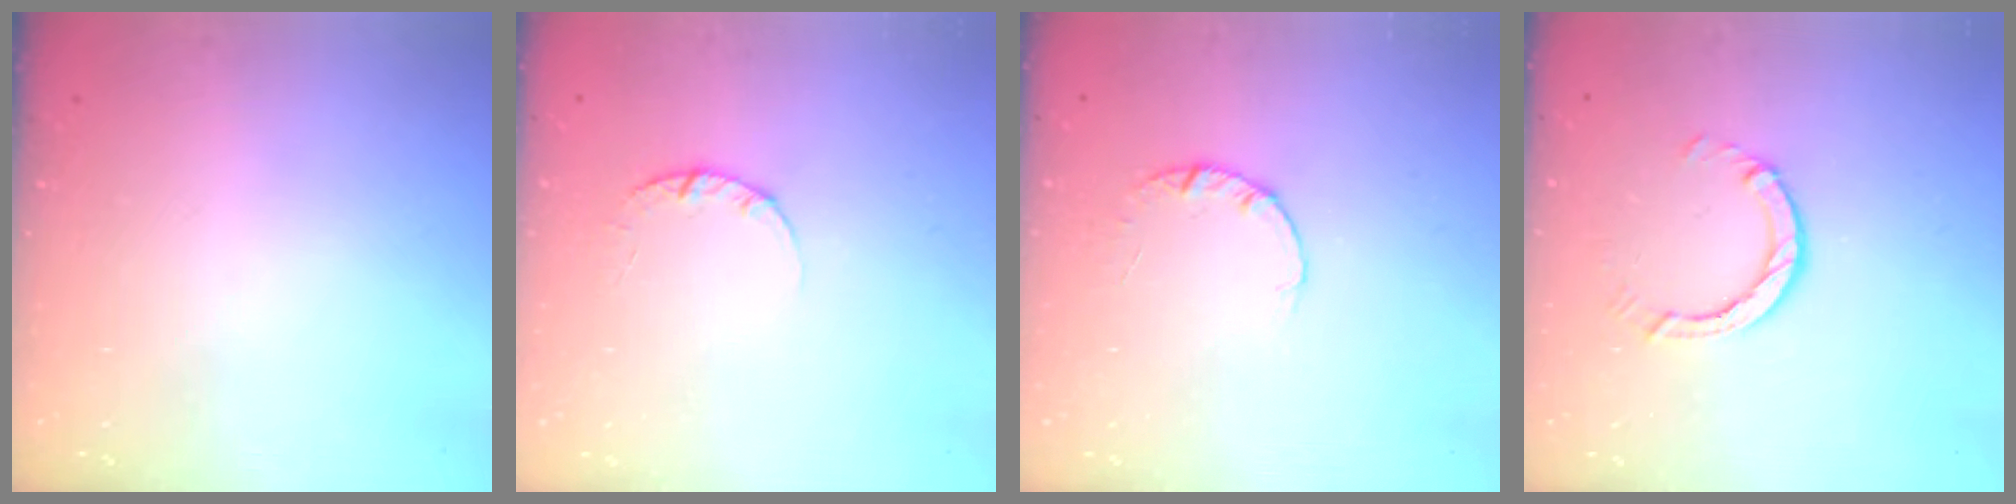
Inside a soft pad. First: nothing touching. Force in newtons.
{"total": 2.4, "press": 2.3, "slide": 0.3}
{"total": 1.8, "press": 1.8, "slide": 0.1}
{"total": 2.9, "press": 2.9, "slide": 0.5}